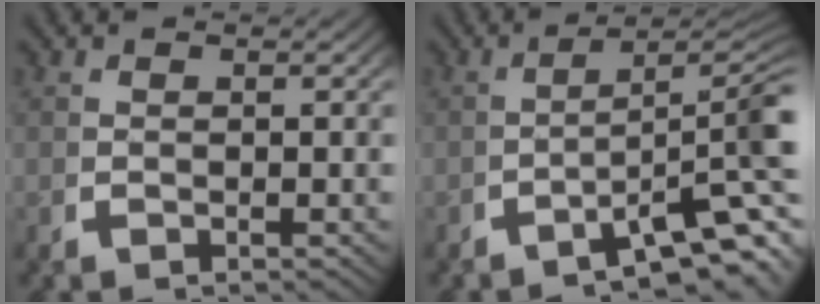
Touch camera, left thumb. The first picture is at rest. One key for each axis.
{"total": 6.8, "fx": -1.8, "fy": 2.5, "fz": 6.1, "tx": -0.089, "ty": -0.018, "tz": -0.022}